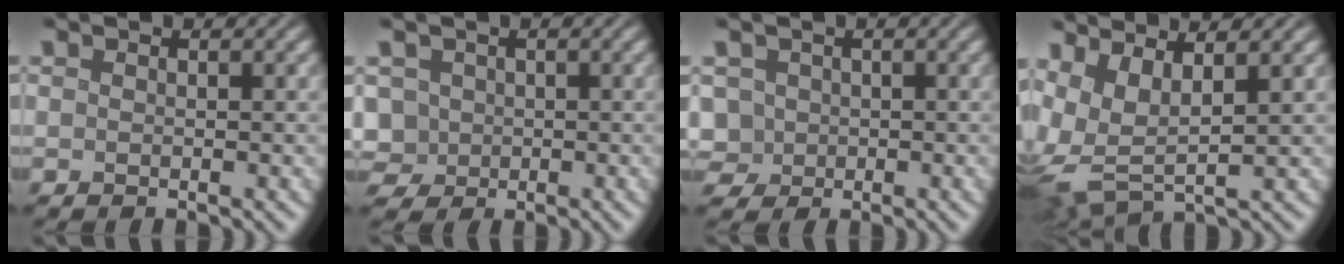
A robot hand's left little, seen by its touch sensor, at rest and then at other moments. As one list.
[{"total": 4.4, "force": [-0.4, 3.9, 1.8], "torque": [-0.039, 0.014, -0.027]}, {"total": 3.9, "force": [-0.3, 3.5, 1.6], "torque": [-0.034, 0.016, -0.020]}, {"total": 5.6, "force": [1.3, 2.2, 5.0], "torque": [-0.127, 0.005, 0.026]}]